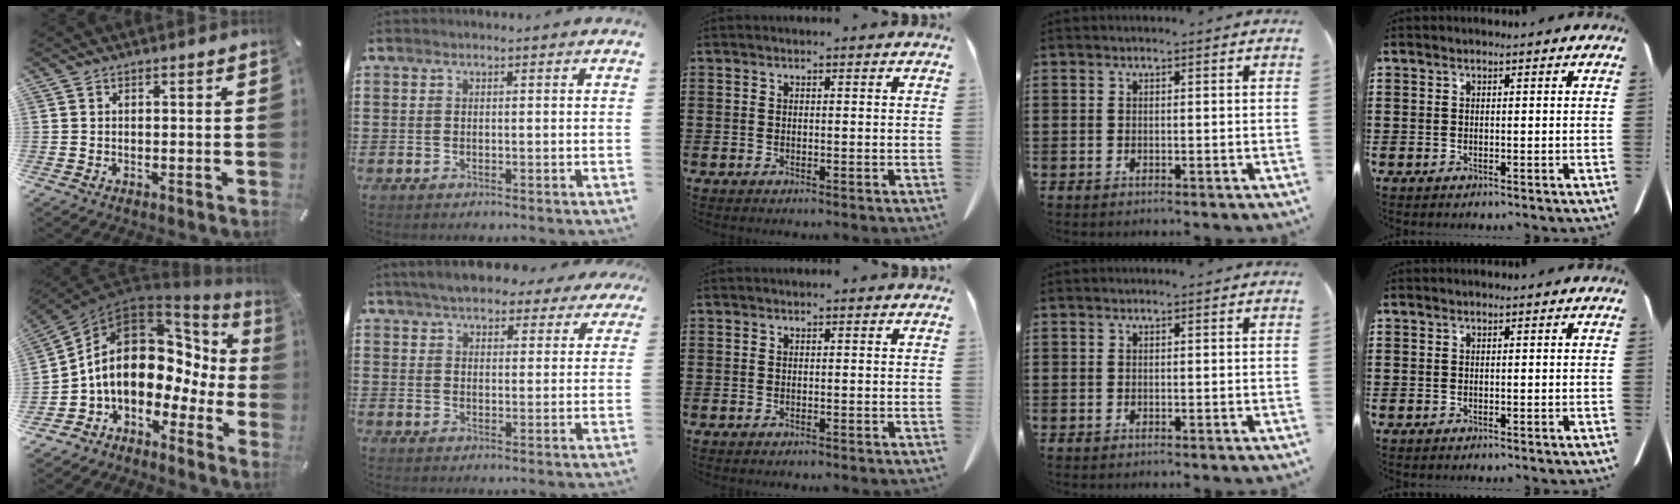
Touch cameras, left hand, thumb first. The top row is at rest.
{"thumb": {"total": 15.8, "force": [1.4, 11.2, 11.1], "torque": [-0.205, -0.021, 0.020]}, "index": {"total": 5.7, "force": [5.3, 1.5, 1.7], "torque": [-0.053, -0.007, 0.097]}}